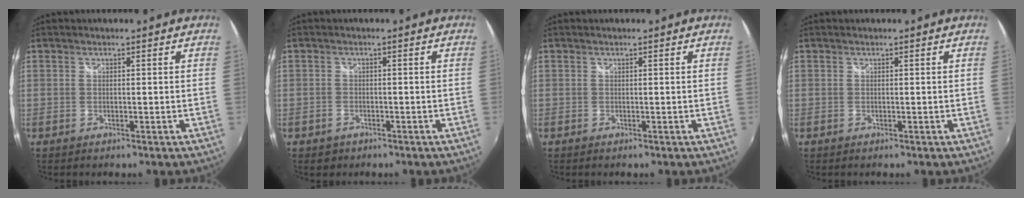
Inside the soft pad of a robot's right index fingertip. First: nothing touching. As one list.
[{"total": 2.3, "force": [-1.3, 1.8, 0.5], "torque": [-0.015, 0.000, -0.019]}, {"total": 0.0}, {"total": 0.0}]